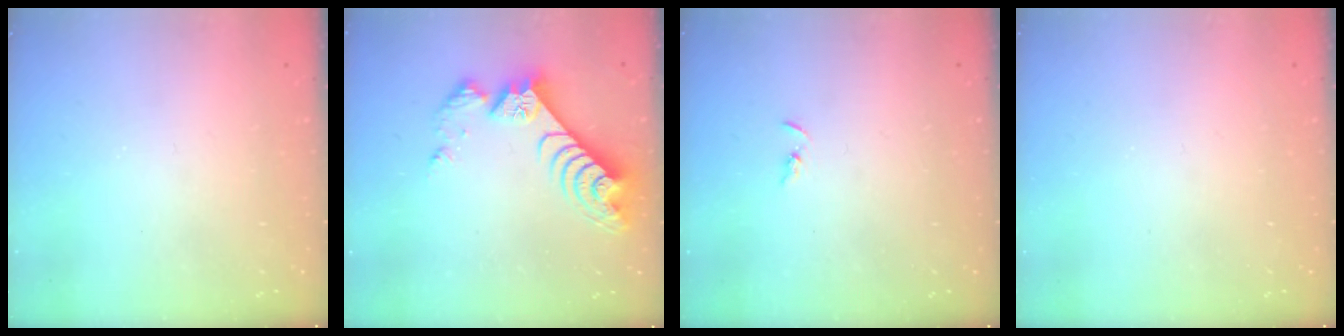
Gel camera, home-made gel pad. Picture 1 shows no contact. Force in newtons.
{"total": 12.5, "press": 12.5, "slide": 1.1}
{"total": 1.5, "press": 1.5, "slide": 0.4}
{"total": 0.0}